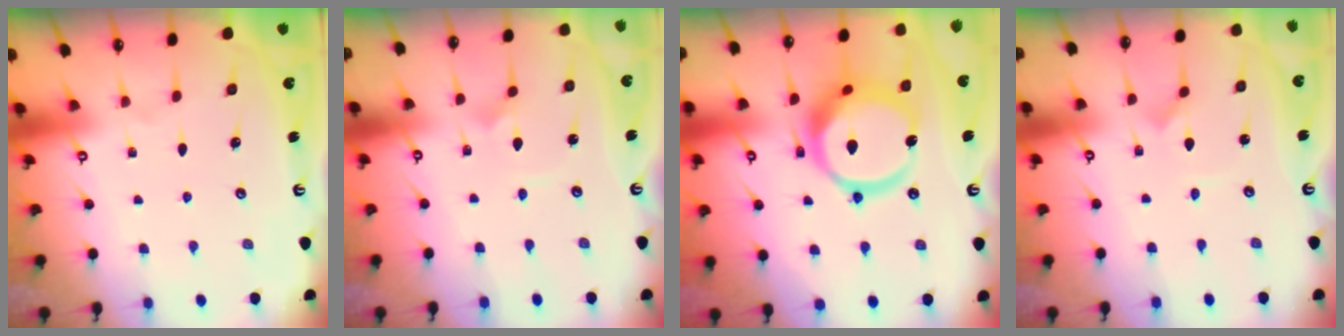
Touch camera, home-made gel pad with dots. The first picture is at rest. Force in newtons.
{"total": 3.0, "press": 3.0, "slide": 0.0}
{"total": 17.5, "press": 17.4, "slide": 2.0}
{"total": 0.0}